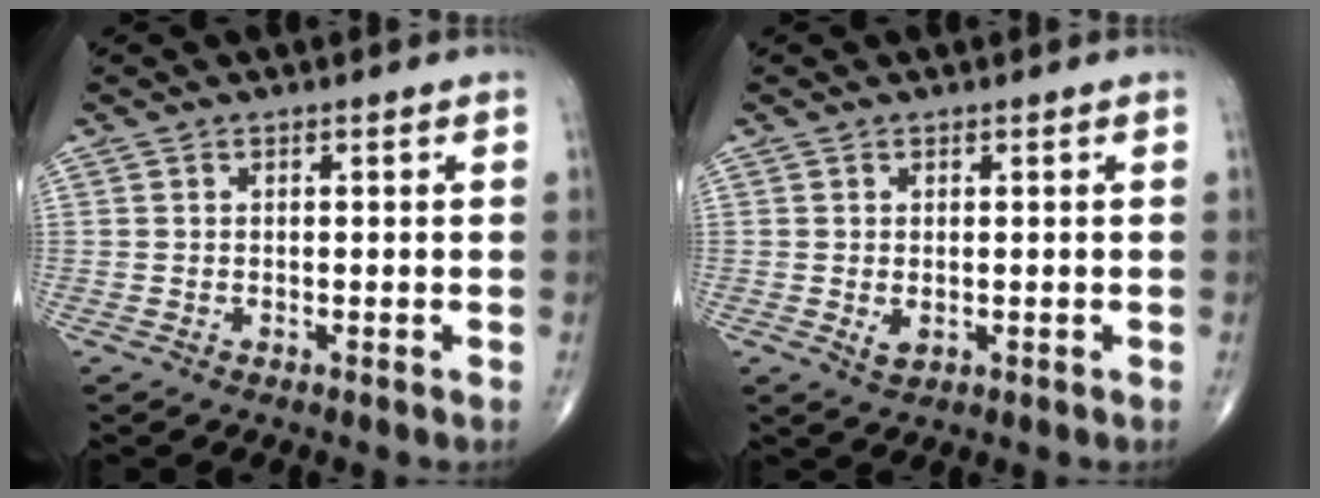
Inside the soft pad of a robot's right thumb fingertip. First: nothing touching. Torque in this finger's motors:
{"motor_torque": [-0.24, 0.09, -0.14, -0.08, 0.05]}